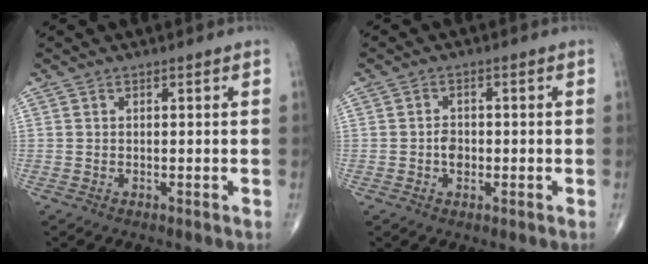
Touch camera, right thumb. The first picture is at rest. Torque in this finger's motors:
{"motor_torque": [0.11, 0.34, 0.06, -0.28, -0.01]}